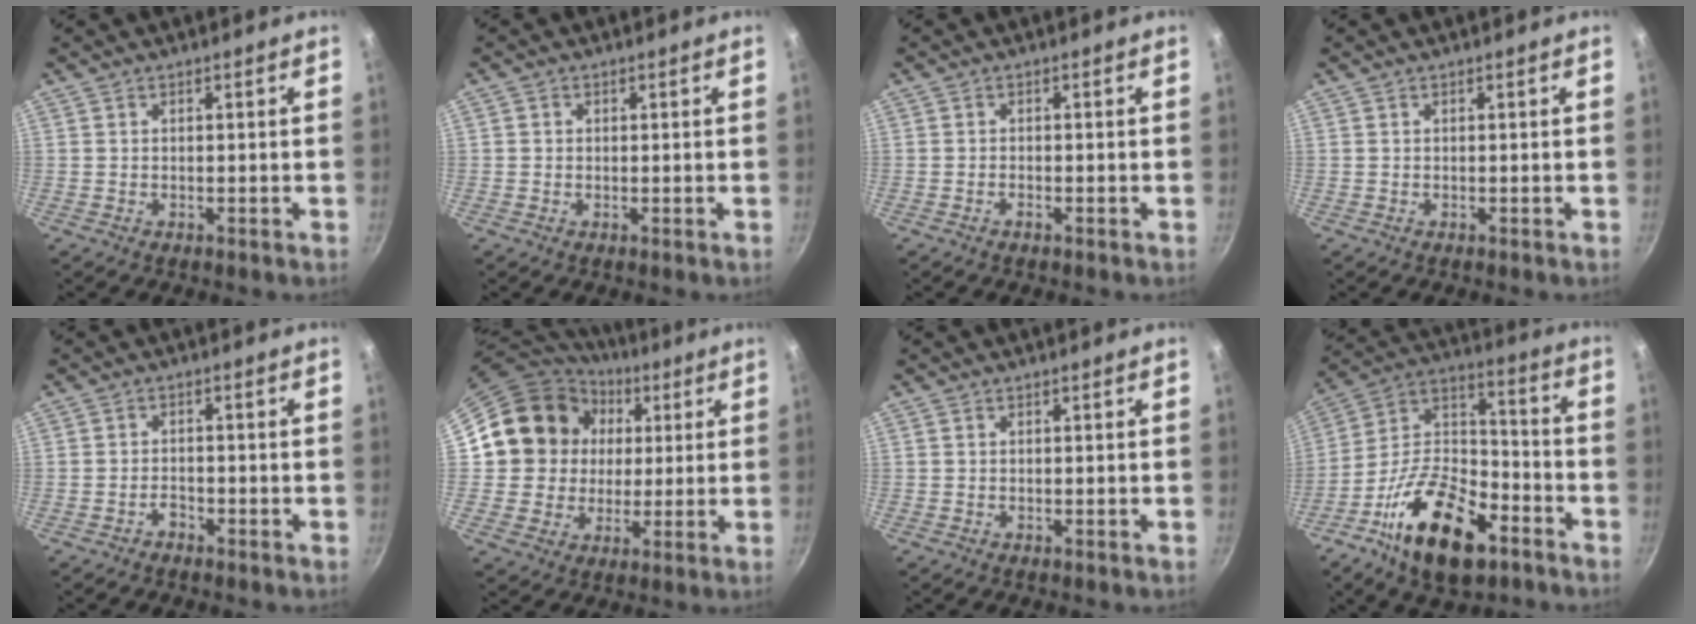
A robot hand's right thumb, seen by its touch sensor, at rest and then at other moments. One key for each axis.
{"total": 0.8, "fx": 0.0, "fy": 0.8, "fz": 0.2, "tx": 0.002, "ty": 0.001, "tz": -0.002}
{"total": 0.8, "fx": -0.6, "fy": 0.2, "fz": 0.4, "tx": -0.012, "ty": 0.004, "tz": -0.015}
{"total": 0.0}
{"total": 1.7, "fx": -1.4, "fy": 0.8, "fz": 0.5, "tx": -0.001, "ty": 0.019, "tz": -0.022}
{"total": 16.5, "fx": 3.9, "fy": 15.0, "fz": 5.5, "tx": -0.076, "ty": 0.017, "tz": 0.065}
{"total": 0.0}
{"total": 22.0, "fx": -11.2, "fy": 11.2, "fz": 15.3, "tx": -0.244, "ty": 0.066, "tz": -0.208}